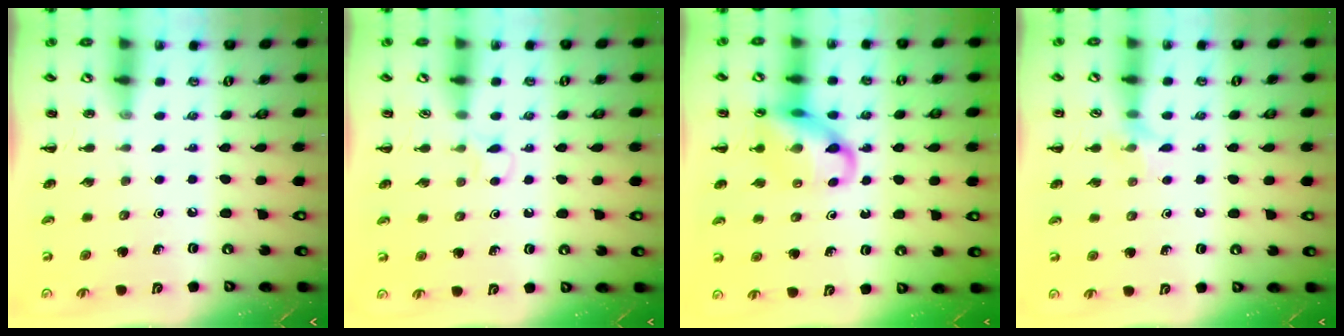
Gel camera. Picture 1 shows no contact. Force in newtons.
{"total": 3.4, "press": 3.1, "slide": 1.3}
{"total": 14.2, "press": 14.0, "slide": 2.4}
{"total": 7.3, "press": 7.1, "slide": 1.6}